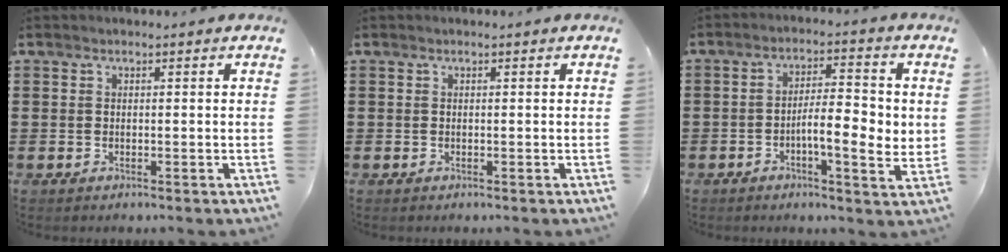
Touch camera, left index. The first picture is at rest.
{"total": 0.0}
{"total": 6.7, "force": [-1.0, 2.0, 6.4], "torque": [-0.099, -0.004, -0.026]}